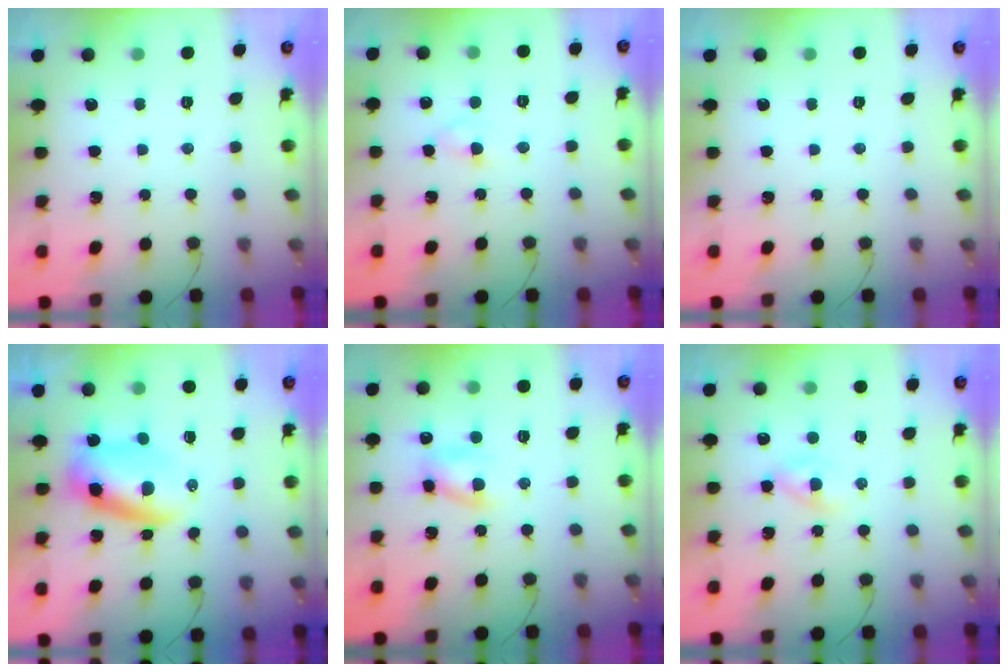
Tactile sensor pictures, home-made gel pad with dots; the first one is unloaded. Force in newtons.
{"total": 3.0, "press": 2.7, "slide": 1.3}
{"total": 0.0}
{"total": 6.2, "press": 6.0, "slide": 1.6}
{"total": 7.2, "press": 7.0, "slide": 1.7}
{"total": 2.2, "press": 2.0, "slide": 1.0}